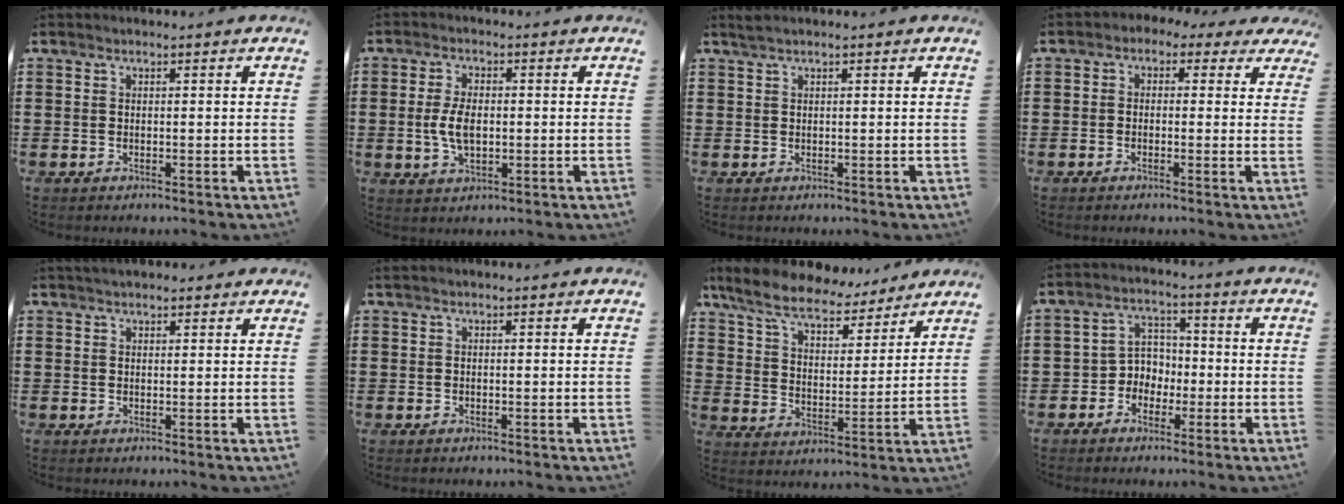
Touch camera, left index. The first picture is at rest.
{"total": 5.5, "force": [0.0, 2.8, 4.7], "torque": [-0.103, 0.002, -0.003]}
{"total": 0.7, "force": [0.5, 0.0, 0.4], "torque": [-0.008, 0.001, 0.009]}
{"total": 1.8, "force": [-0.5, 1.6, 0.7], "torque": [-0.019, 0.012, -0.014]}
{"total": 1.7, "force": [1.5, 0.6, 0.3], "torque": [-0.008, 0.005, 0.030]}
{"total": 0.0}
{"total": 9.0, "force": [8.1, 2.0, 3.6], "torque": [-0.103, -0.037, 0.145]}
{"total": 4.3, "force": [-1.9, 3.7, 1.2], "torque": [-0.036, 0.012, -0.042]}